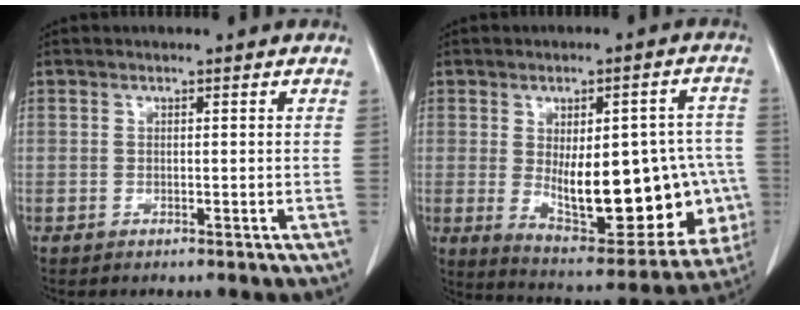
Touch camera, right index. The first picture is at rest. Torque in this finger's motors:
{"motor_torque": [1.39, -0.75, 0.48, 0.21]}